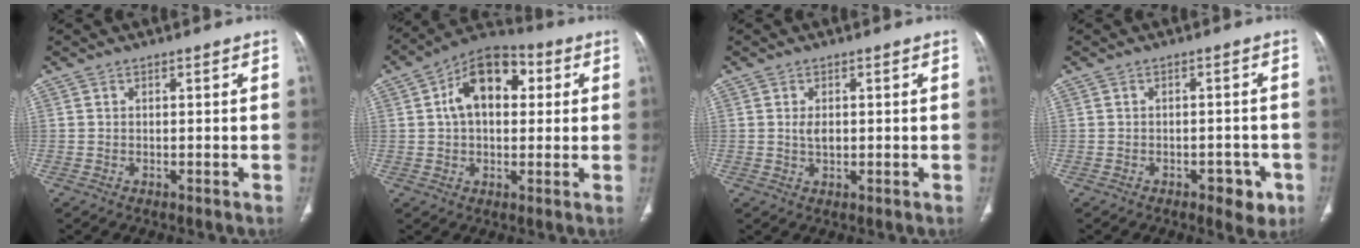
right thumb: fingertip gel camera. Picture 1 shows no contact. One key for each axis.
{"total": 13.7, "fx": 3.1, "fy": 8.7, "fz": 10.1, "tx": -0.136, "ty": 0.022, "tz": 0.040}
{"total": 2.3, "fx": 0.3, "fy": 1.3, "fz": 1.9, "tx": -0.036, "ty": -0.003, "tz": 0.007}
{"total": 4.6, "fx": -2.3, "fy": 2.5, "fz": 3.1, "tx": -0.019, "ty": 0.010, "tz": -0.025}